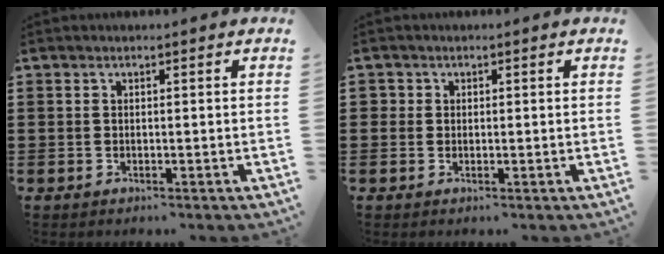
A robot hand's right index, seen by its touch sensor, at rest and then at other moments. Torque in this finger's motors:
{"motor_torque": [0.15, 0.57, 0.00, 0.00]}